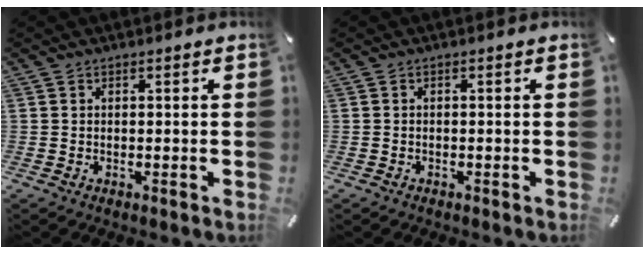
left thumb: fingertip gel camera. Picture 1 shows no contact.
{"total": 0.6, "force": [-0.5, 0.3, 0.1], "torque": [-0.002, 0.002, -0.012]}